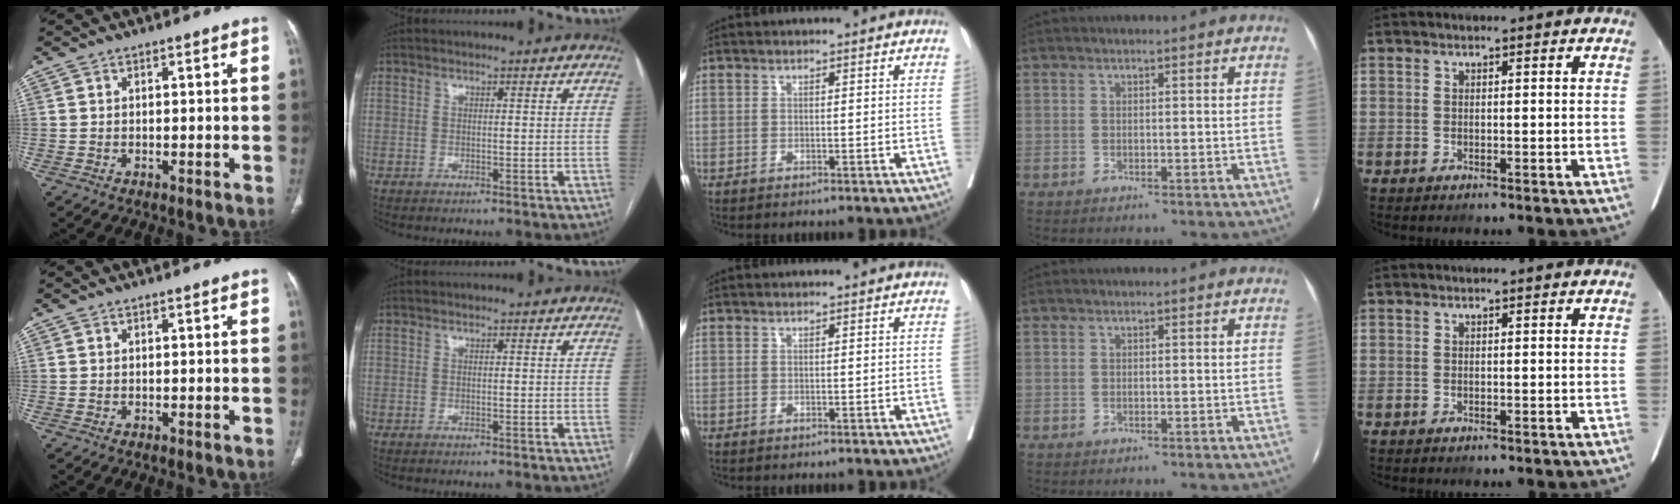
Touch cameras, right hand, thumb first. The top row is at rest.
{}